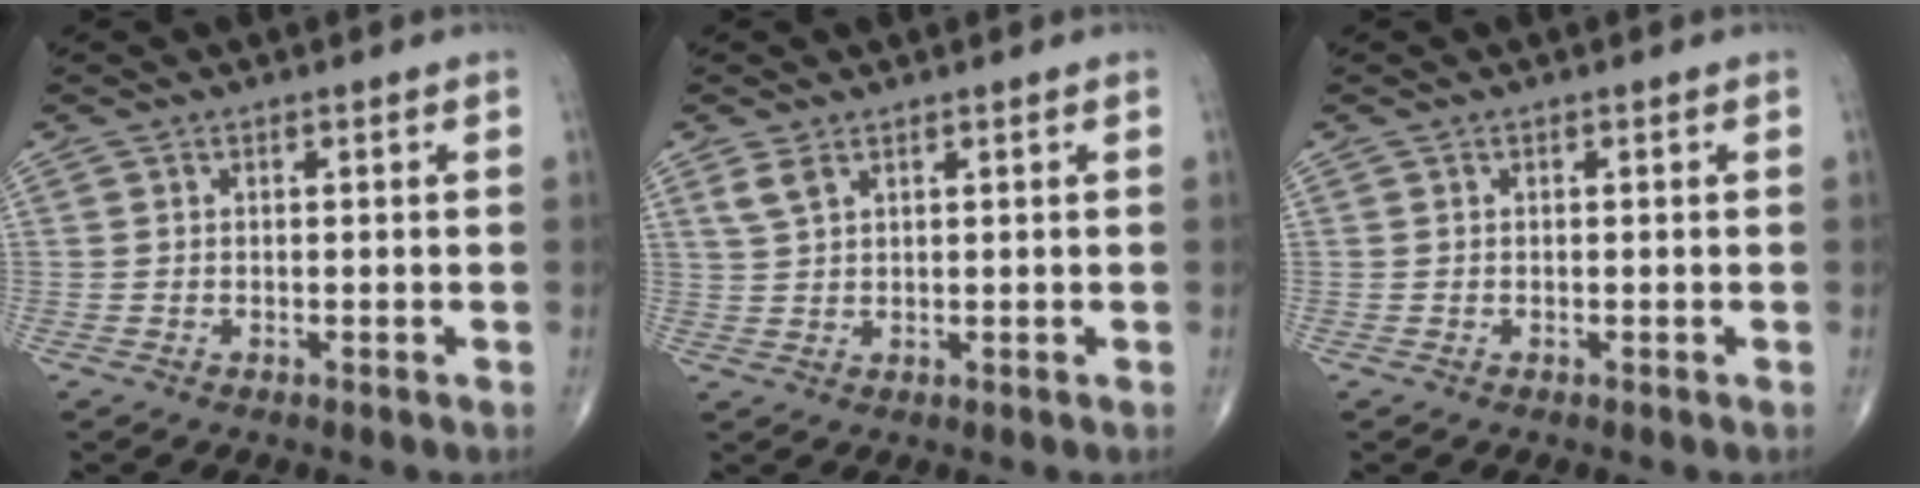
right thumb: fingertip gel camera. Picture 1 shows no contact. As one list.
[{"total": 2.6, "force": [1.7, 1.2, 1.7], "torque": [-0.039, 0.002, 0.044]}, {"total": 0.0}]